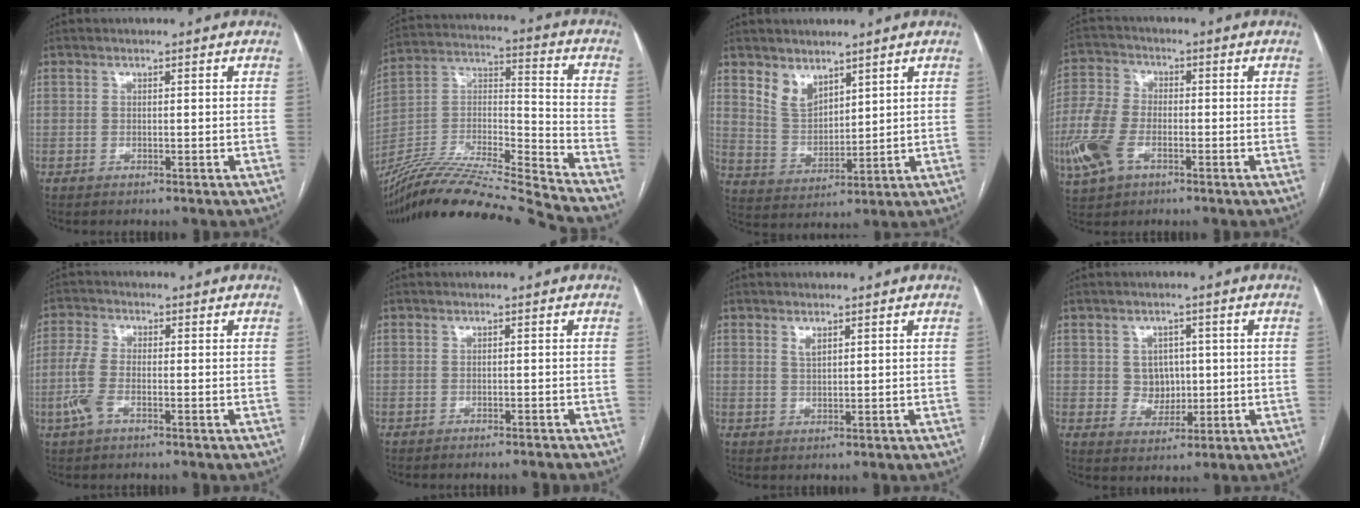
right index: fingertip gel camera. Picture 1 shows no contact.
{"total": 23.6, "force": [-21.6, -1.3, 9.6], "torque": [-0.208, -0.012, -0.376]}
{"total": 6.0, "force": [4.4, 3.4, 2.4], "torque": [-0.050, 0.000, 0.099]}
{"total": 10.4, "force": [-3.8, 6.2, 7.4], "torque": [-0.194, -0.003, -0.076]}
{"total": 4.8, "force": [-1.8, 2.0, 4.0], "torque": [-0.108, -0.003, -0.041]}
{"total": 2.4, "force": [-2.3, -0.1, 0.5], "torque": [-0.005, -0.003, -0.030]}
{"total": 1.5, "force": [0.9, 0.5, 1.0], "torque": [-0.021, 0.000, 0.021]}
{"total": 4.5, "force": [0.5, 4.1, 1.7], "torque": [-0.020, 0.007, 0.015]}